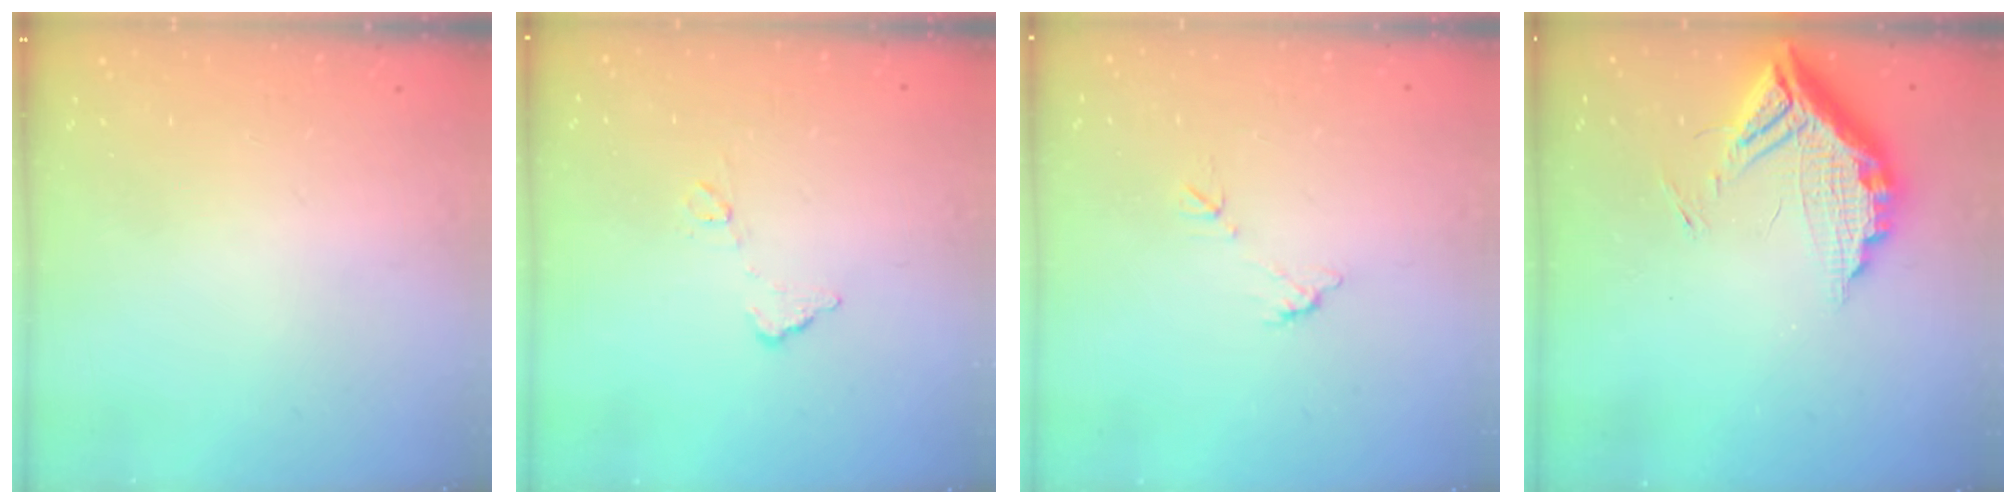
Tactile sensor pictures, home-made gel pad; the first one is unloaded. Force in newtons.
{"total": 5.9, "press": 5.9, "slide": 0.4}
{"total": 4.5, "press": 4.5, "slide": 0.2}
{"total": 13.4, "press": 13.4, "slide": 1.3}